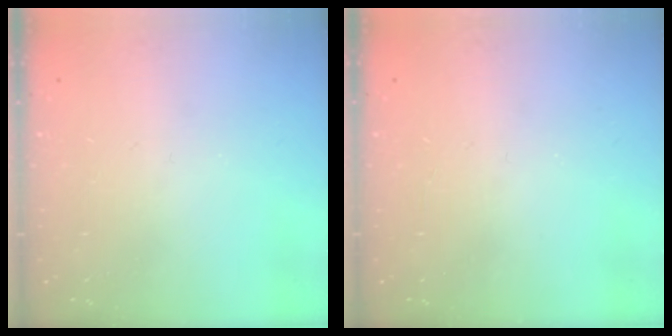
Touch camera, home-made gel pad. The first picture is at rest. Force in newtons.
{"total": 0.0}